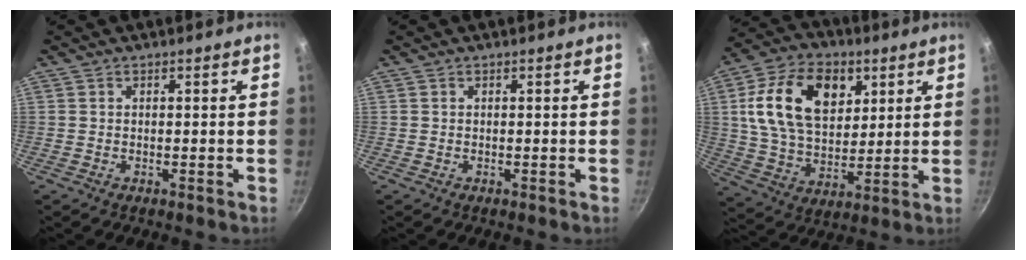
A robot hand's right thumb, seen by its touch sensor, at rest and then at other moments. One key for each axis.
{"total": 0.0}
{"total": 19.5, "fx": 6.2, "fy": 12.8, "fz": 13.4, "tx": -0.218, "ty": -0.009, "tz": 0.106}